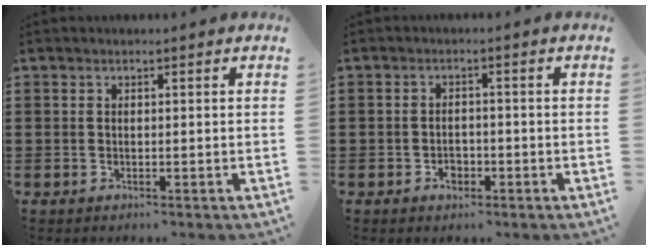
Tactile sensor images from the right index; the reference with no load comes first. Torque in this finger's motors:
{"motor_torque": [1.94, 0.20, 0.03, 0.00]}